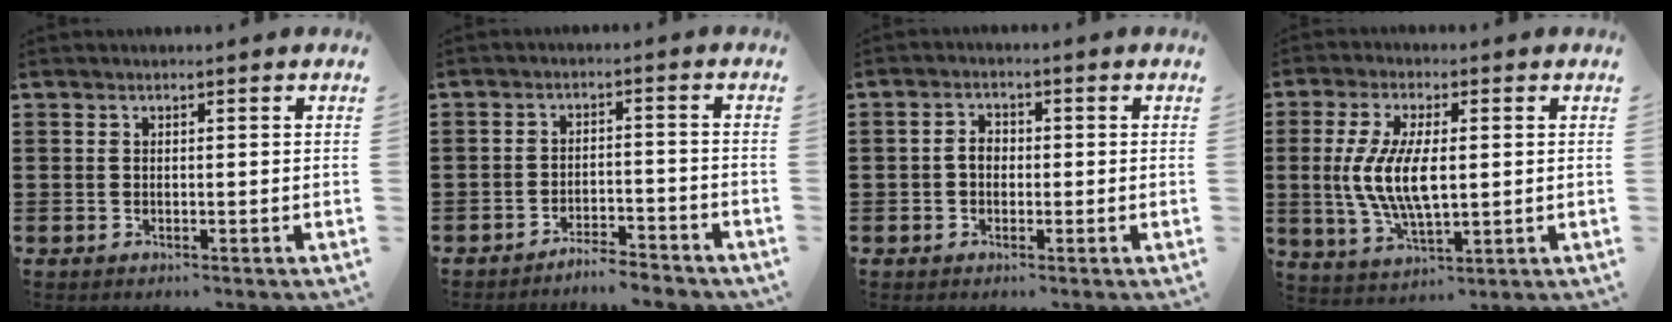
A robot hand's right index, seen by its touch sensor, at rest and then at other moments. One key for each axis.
{"total": 3.4, "fx": -3.4, "fy": 0.2, "fz": 0.4, "tx": -0.012, "ty": 0.003, "tz": -0.071}
{"total": 2.5, "fx": -0.4, "fy": 1.7, "fz": 1.8, "tx": -0.035, "ty": 0.005, "tz": -0.008}
{"total": 9.3, "fx": 0.2, "fy": 3.6, "fz": 8.5, "tx": -0.191, "ty": -0.003, "tz": -0.003}